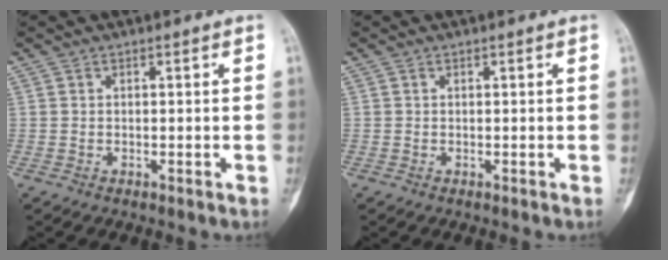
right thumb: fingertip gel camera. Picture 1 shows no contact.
{"total": 0.0}